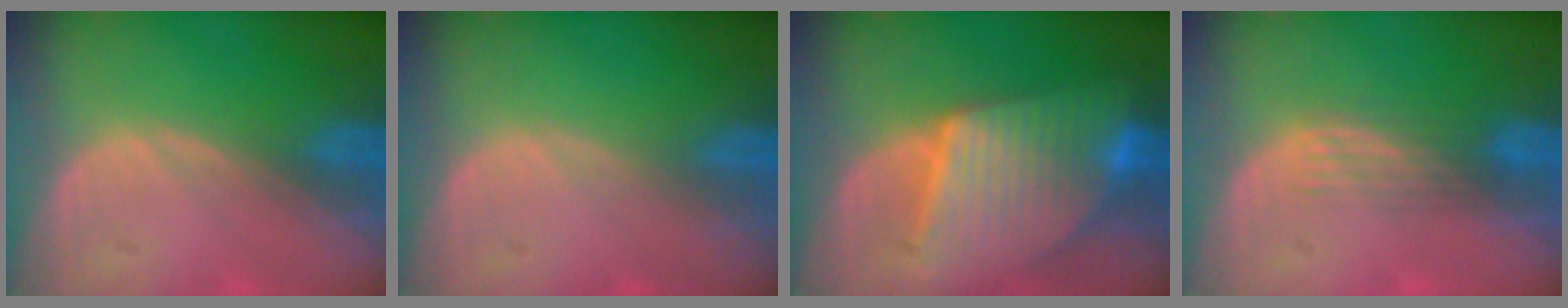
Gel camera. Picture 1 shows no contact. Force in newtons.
{"total": 0.0}
{"total": 10.1, "press": 10.1, "slide": 0.8}
{"total": 3.0, "press": 2.7, "slide": 1.3}